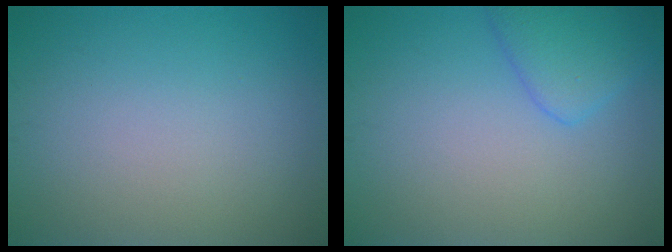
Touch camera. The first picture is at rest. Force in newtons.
{"total": 2.9, "press": 2.9, "slide": 0.2}